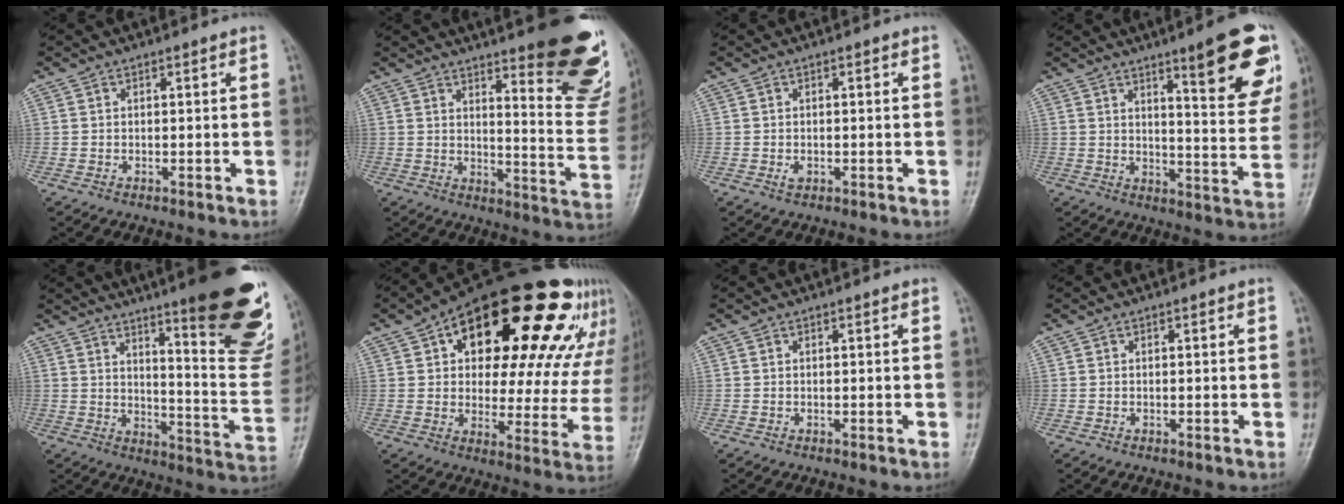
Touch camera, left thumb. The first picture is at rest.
{"total": 21.5, "force": [13.8, 5.3, 15.6], "torque": [-0.158, -0.096, 0.172]}
{"total": 1.3, "force": [-0.3, 0.9, 0.9], "torque": [-0.011, -0.001, -0.006]}
{"total": 15.6, "force": [8.3, 3.2, 12.8], "torque": [-0.135, -0.046, 0.113]}
{"total": 25.7, "force": [15.2, 5.3, 20.0], "torque": [-0.218, -0.085, 0.206]}
{"total": 32.6, "force": [15.8, 14.8, 24.4], "torque": [-0.298, 0.010, 0.225]}
{"total": 0.0}
{"total": 0.0}